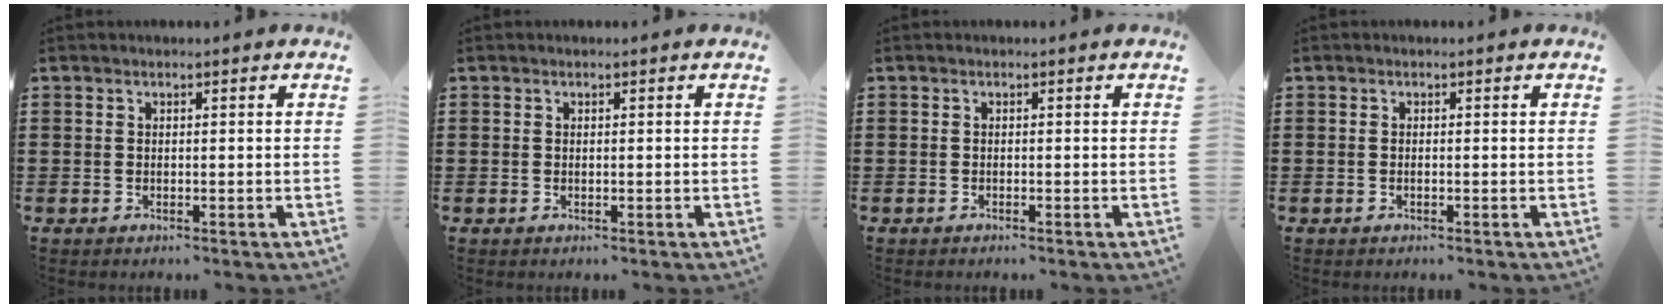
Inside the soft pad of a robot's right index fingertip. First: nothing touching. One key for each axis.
{"total": 0.0}
{"total": 0.0}
{"total": 0.0}